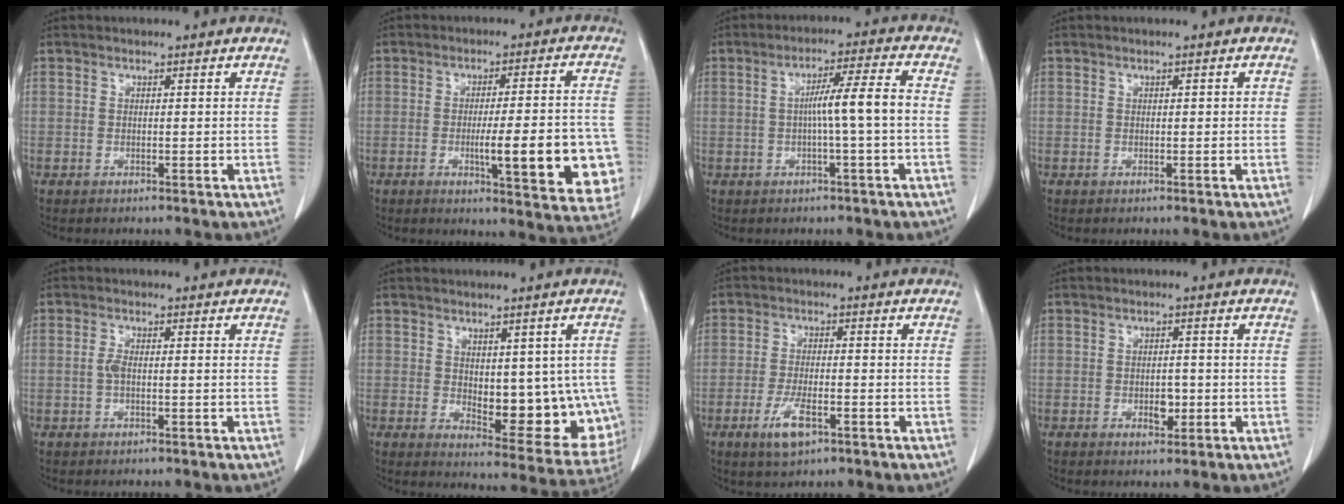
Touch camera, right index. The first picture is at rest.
{"total": 15.5, "force": [-3.9, 2.8, 14.7], "torque": [-0.130, 0.013, -0.034]}
{"total": 6.6, "force": [-0.6, -0.8, 6.5], "torque": [-0.106, 0.014, -0.008]}
{"total": 0.7, "force": [0.1, 0.3, 0.6], "torque": [-0.008, 0.002, 0.002]}
{"total": 1.5, "force": [-0.2, 0.3, 1.4], "torque": [-0.028, 0.003, -0.002]}
{"total": 13.1, "force": [-0.9, 6.2, 11.5], "torque": [-0.122, 0.000, 0.009]}
{"total": 5.3, "force": [-2.7, 1.5, 4.3], "torque": [-0.091, -0.008, -0.042]}
{"total": 2.6, "force": [-0.7, 1.5, 2.0], "torque": [-0.028, 0.005, -0.002]}